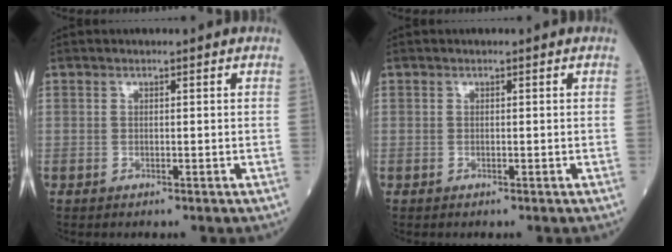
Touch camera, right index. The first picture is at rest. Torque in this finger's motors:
{"motor_torque": [0.06, 0.02, -0.04, -0.01]}